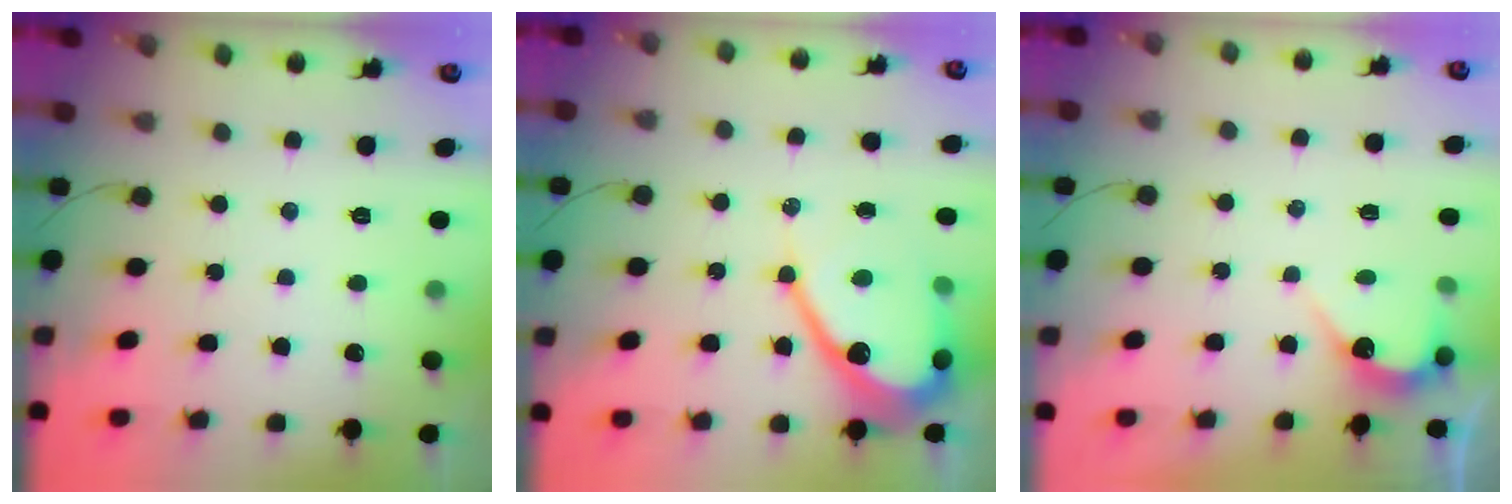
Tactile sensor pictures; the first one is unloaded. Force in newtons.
{"total": 13.8, "press": 13.7, "slide": 1.2}
{"total": 3.7, "press": 3.7, "slide": 0.2}